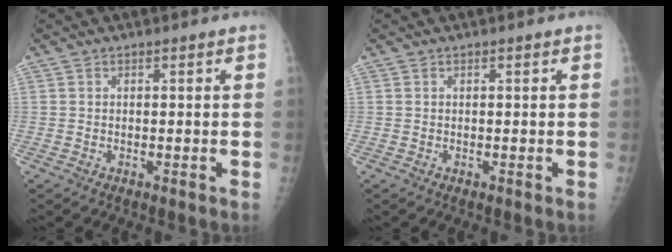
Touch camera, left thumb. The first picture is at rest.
{"total": 0.0}